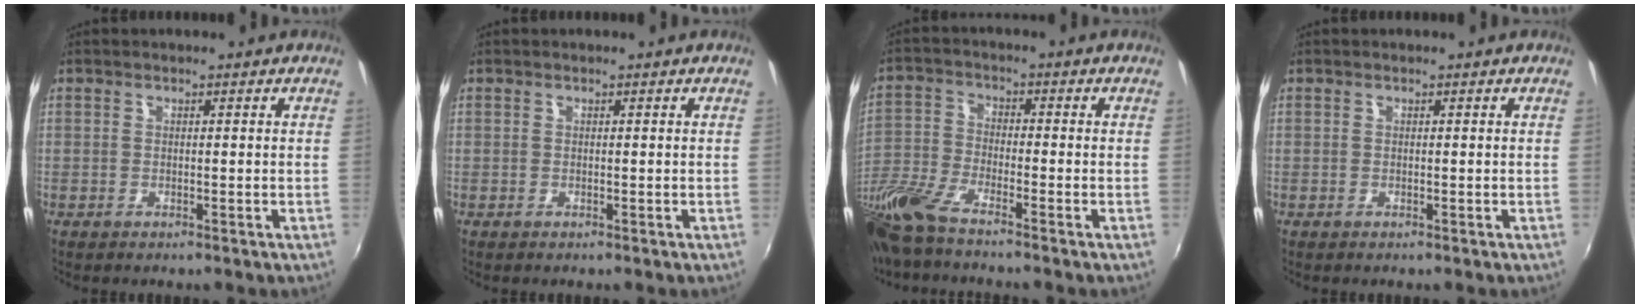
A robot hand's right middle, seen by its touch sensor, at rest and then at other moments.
{"total": 0.0}
{"total": 11.9, "force": [-9.3, 2.3, 7.1], "torque": [-0.167, -0.024, -0.194]}
{"total": 0.0}